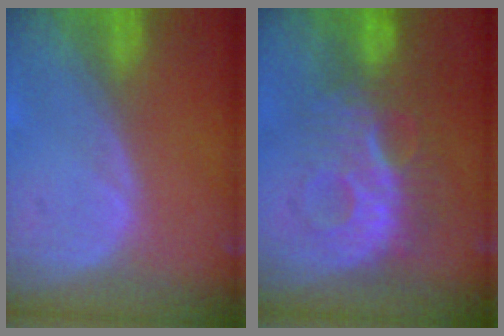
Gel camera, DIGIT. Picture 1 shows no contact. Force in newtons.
{"total": 9.3, "press": 9.0, "slide": 2.2}